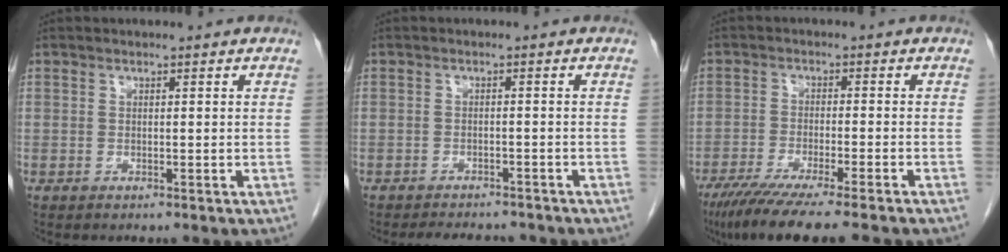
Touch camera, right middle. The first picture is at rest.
{"total": 6.8, "force": [-6.1, 2.0, 2.0], "torque": [-0.028, -0.002, -0.079]}
{"total": 12.3, "force": [-9.9, -0.1, 7.3], "torque": [-0.103, -0.034, -0.155]}